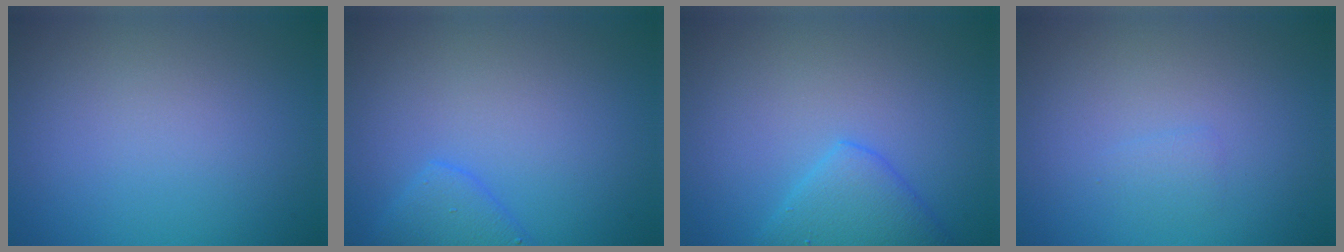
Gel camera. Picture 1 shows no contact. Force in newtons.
{"total": 2.6, "press": 2.6, "slide": 0.2}
{"total": 3.5, "press": 3.5, "slide": 0.3}
{"total": 0.7, "press": 0.7, "slide": 0.1}